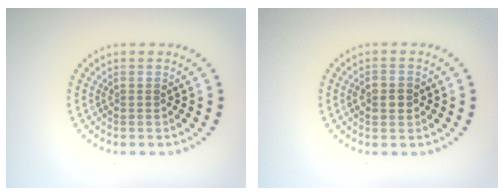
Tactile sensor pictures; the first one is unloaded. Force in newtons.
{"total": 2.6, "press": 2.6, "slide": 0.1}